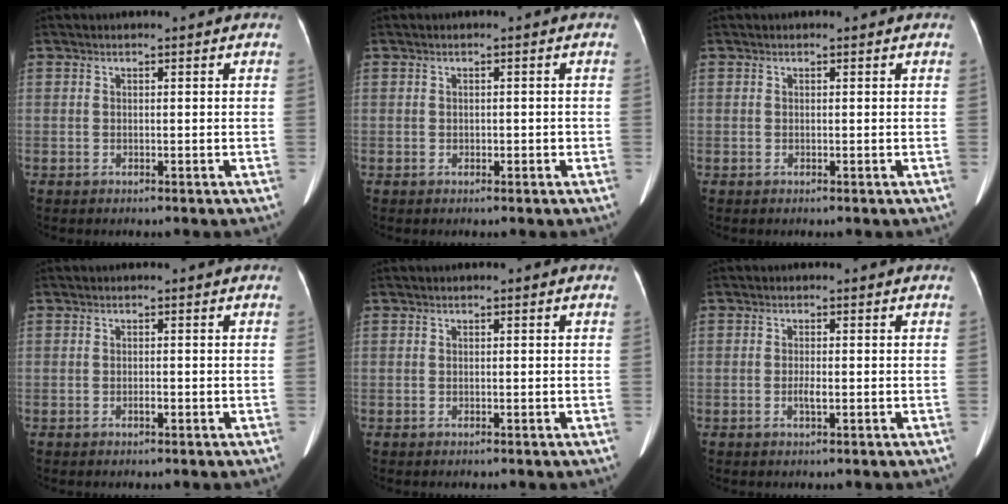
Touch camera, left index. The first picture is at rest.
{"total": 0.7, "force": [-0.3, 0.6, 0.3], "torque": [-0.007, 0.005, -0.004]}
{"total": 0.0}
{"total": 0.7, "force": [-0.4, 0.2, 0.5], "torque": [-0.010, 0.000, -0.007]}
{"total": 0.0}
{"total": 1.4, "force": [-0.5, 0.3, 1.3], "torque": [-0.028, -0.001, -0.010]}